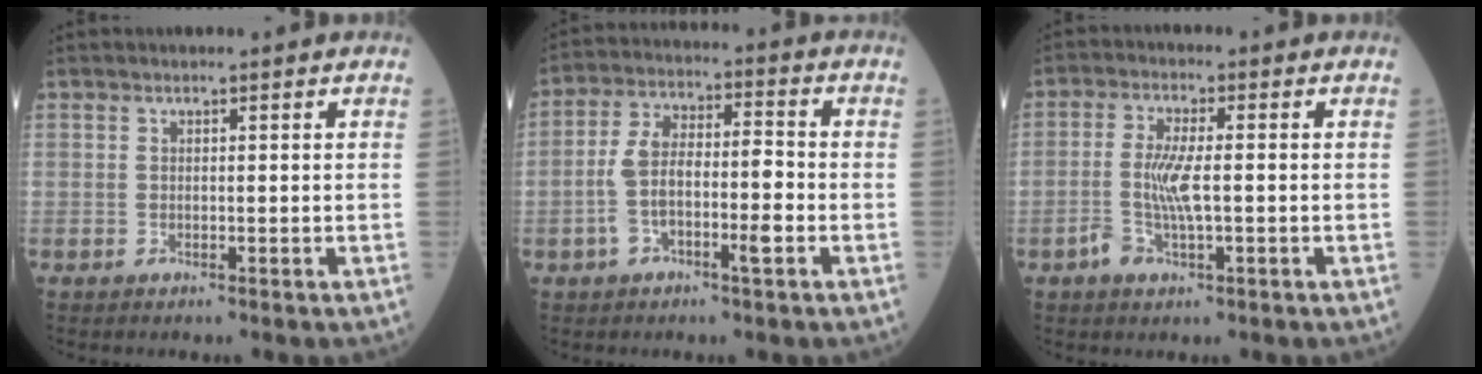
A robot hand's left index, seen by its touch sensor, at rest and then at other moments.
{"total": 8.8, "force": [-2.7, 2.8, 7.9], "torque": [-0.166, 0.027, -0.052]}
{"total": 5.1, "force": [-1.0, 1.2, 4.9], "torque": [-0.113, -0.003, -0.019]}